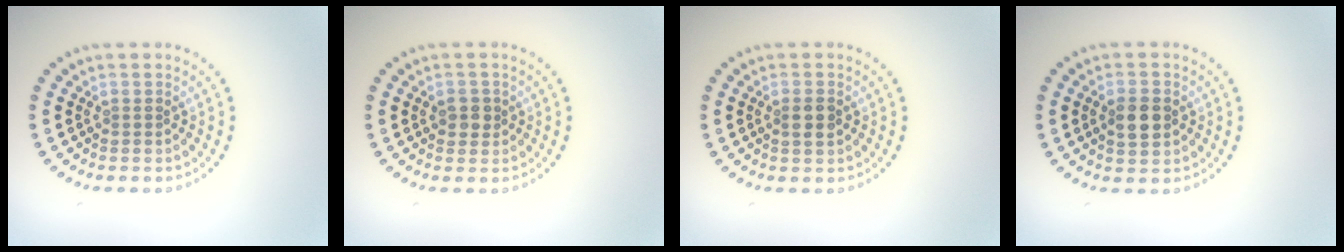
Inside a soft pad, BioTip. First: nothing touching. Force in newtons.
{"total": 1.7, "press": 1.7, "slide": 0.3}
{"total": 1.7, "press": 1.7, "slide": 0.5}
{"total": 2.8, "press": 2.8, "slide": 0.1}